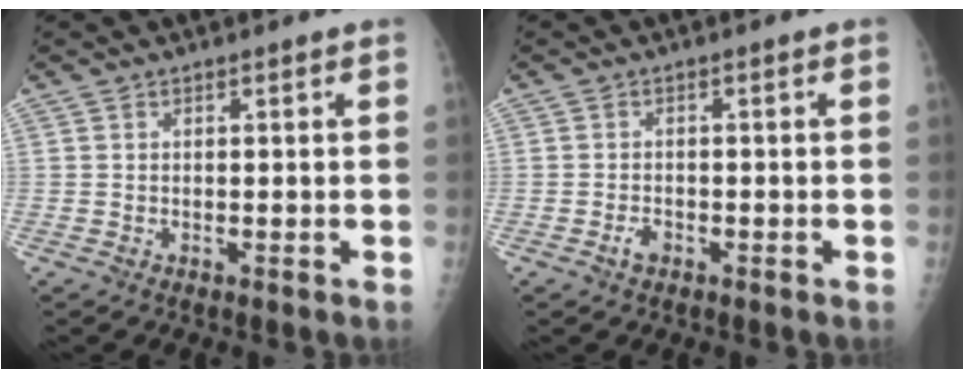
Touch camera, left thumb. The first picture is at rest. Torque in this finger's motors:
{"motor_torque": [-0.20, 0.12, 0.04, 0.00, 0.00]}